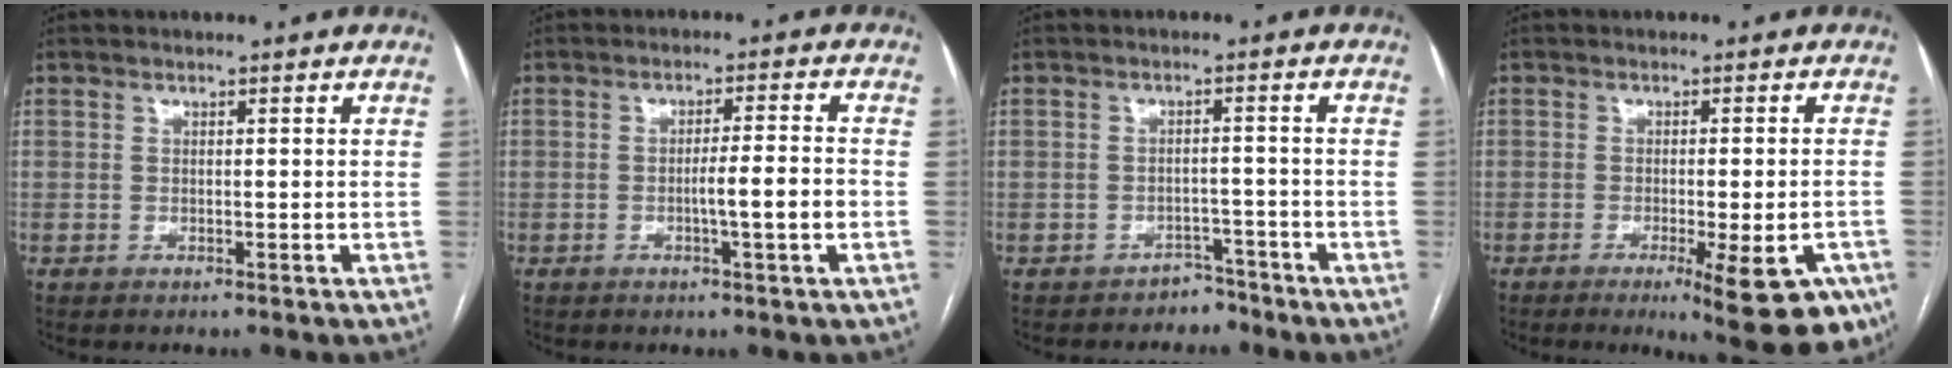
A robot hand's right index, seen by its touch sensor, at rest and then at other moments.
{"total": 5.2, "force": [-1.4, -0.4, 5.0], "torque": [-0.079, 0.001, -0.019]}
{"total": 2.9, "force": [-2.4, 1.6, -0.4], "torque": [0.007, 0.009, -0.034]}
{"total": 12.2, "force": [-6.9, 2.7, 9.8], "torque": [-0.065, -0.005, -0.086]}